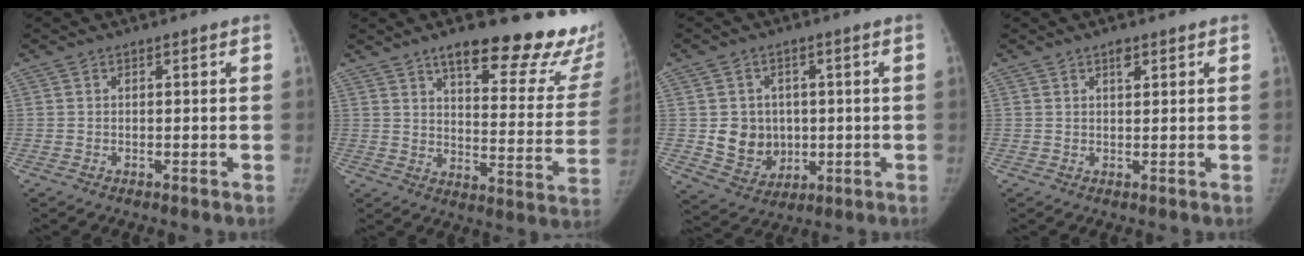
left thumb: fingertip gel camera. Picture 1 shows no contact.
{"total": 25.5, "force": [18.2, 7.7, 16.0], "torque": [-0.166, -0.094, 0.232]}
{"total": 9.0, "force": [0.2, 8.0, 4.0], "torque": [-0.023, -0.002, 0.021]}
{"total": 1.8, "force": [1.1, 0.9, 1.1], "torque": [-0.011, -0.005, 0.017]}